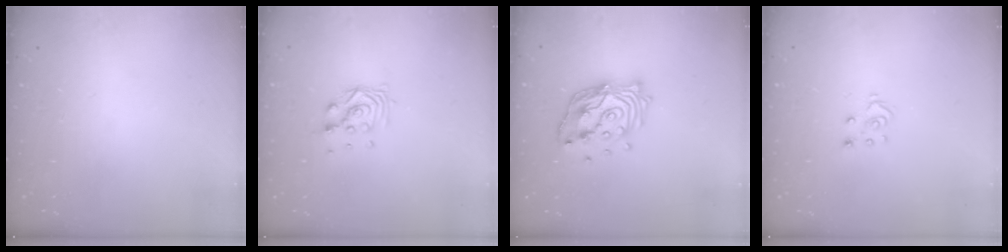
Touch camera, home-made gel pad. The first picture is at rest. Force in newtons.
{"total": 6.6, "press": 6.5, "slide": 0.5}
{"total": 15.2, "press": 15.1, "slide": 1.5}
{"total": 3.9, "press": 3.9, "slide": 0.1}